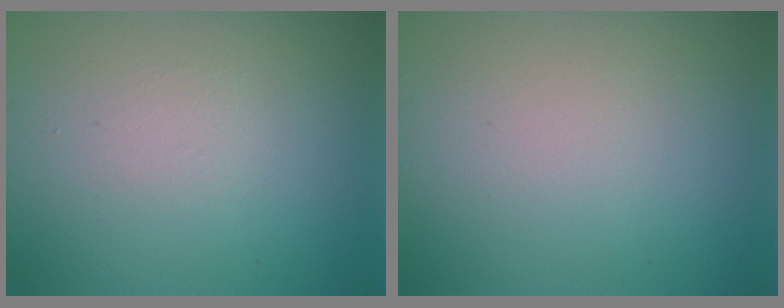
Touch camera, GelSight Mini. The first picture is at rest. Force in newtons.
{"total": 0.0}